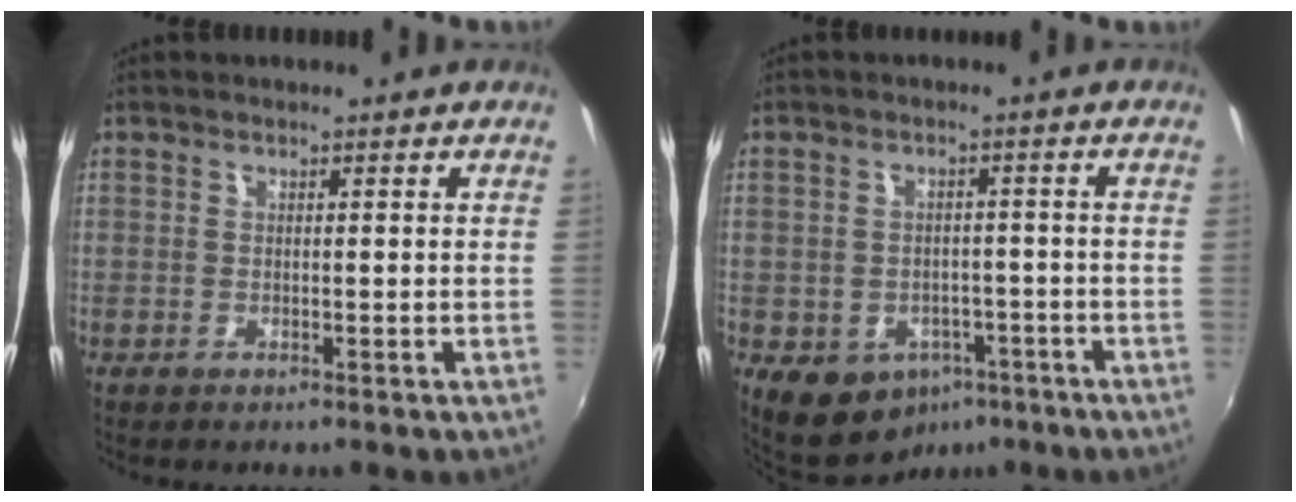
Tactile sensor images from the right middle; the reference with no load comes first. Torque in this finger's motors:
{"motor_torque": [1.15, -0.98, 0.11, 0.08]}